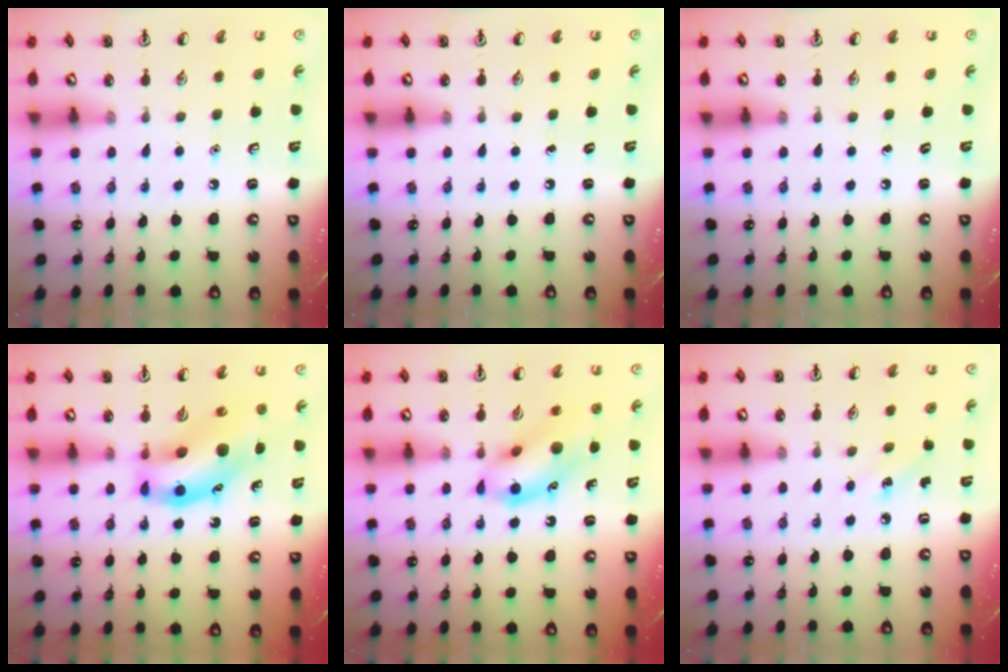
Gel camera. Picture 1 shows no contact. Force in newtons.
{"total": 0.0}
{"total": 0.0}
{"total": 14.8, "press": 14.3, "slide": 3.9}
{"total": 13.2, "press": 13.0, "slide": 2.2}
{"total": 2.8, "press": 2.6, "slide": 1.0}